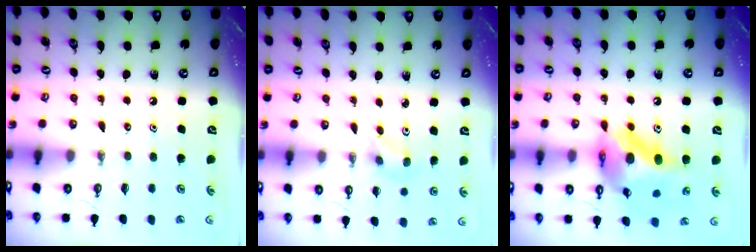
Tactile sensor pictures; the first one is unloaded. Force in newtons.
{"total": 2.4, "press": 2.4, "slide": 0.1}
{"total": 18.0, "press": 17.9, "slide": 2.0}